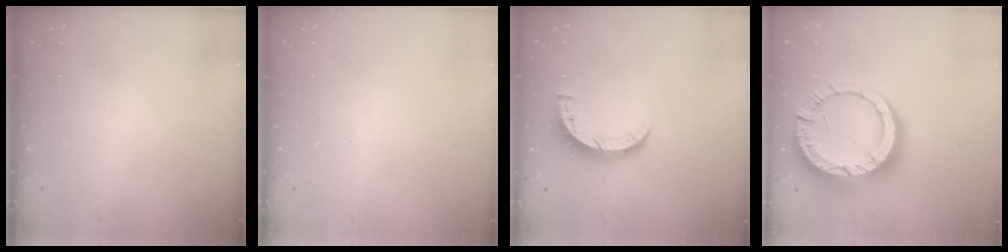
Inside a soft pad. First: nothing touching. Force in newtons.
{"total": 0.0}
{"total": 6.7, "press": 6.7, "slide": 0.6}
{"total": 15.9, "press": 15.9, "slide": 1.5}